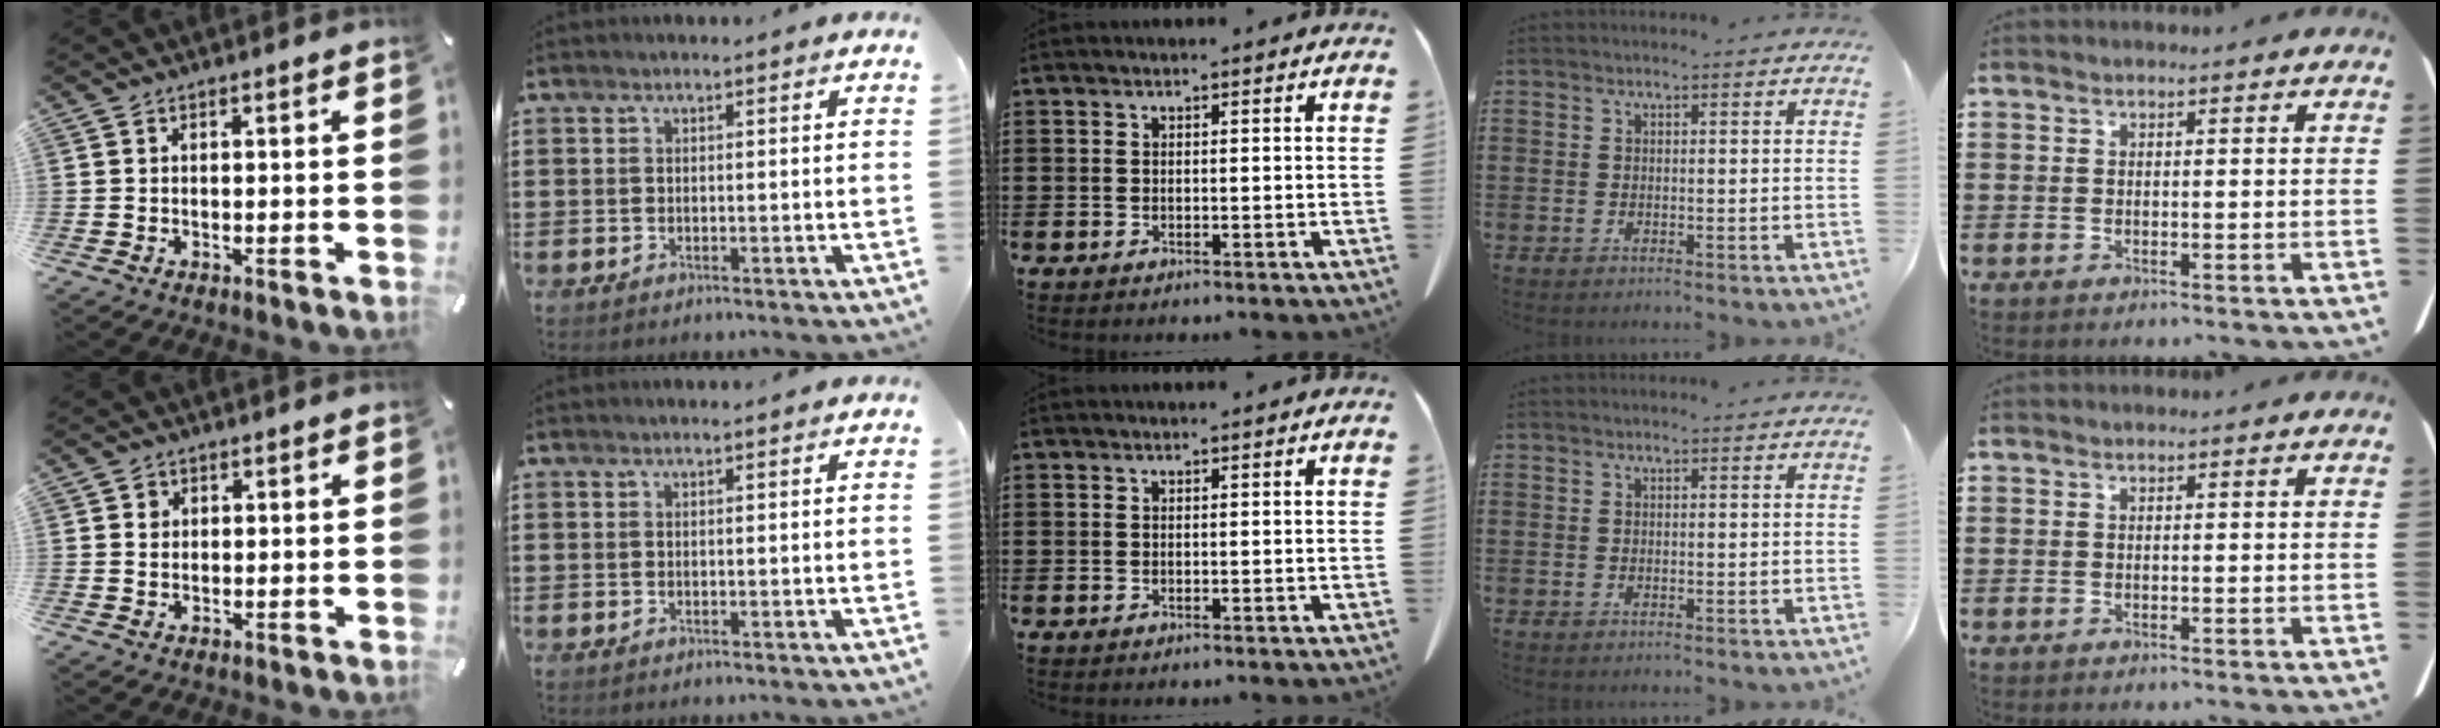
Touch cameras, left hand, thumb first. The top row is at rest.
{"thumb": {"total": 1.9, "force": [0.4, 1.8, 0.3], "torque": [-0.001, 0.001, 0.004]}}